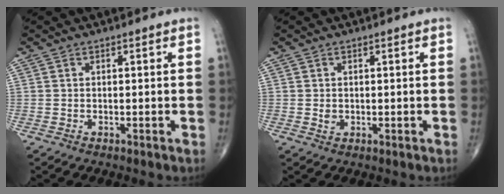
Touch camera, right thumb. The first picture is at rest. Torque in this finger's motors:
{"motor_torque": [0.83, 0.71, 0.02, -0.25, -0.08]}